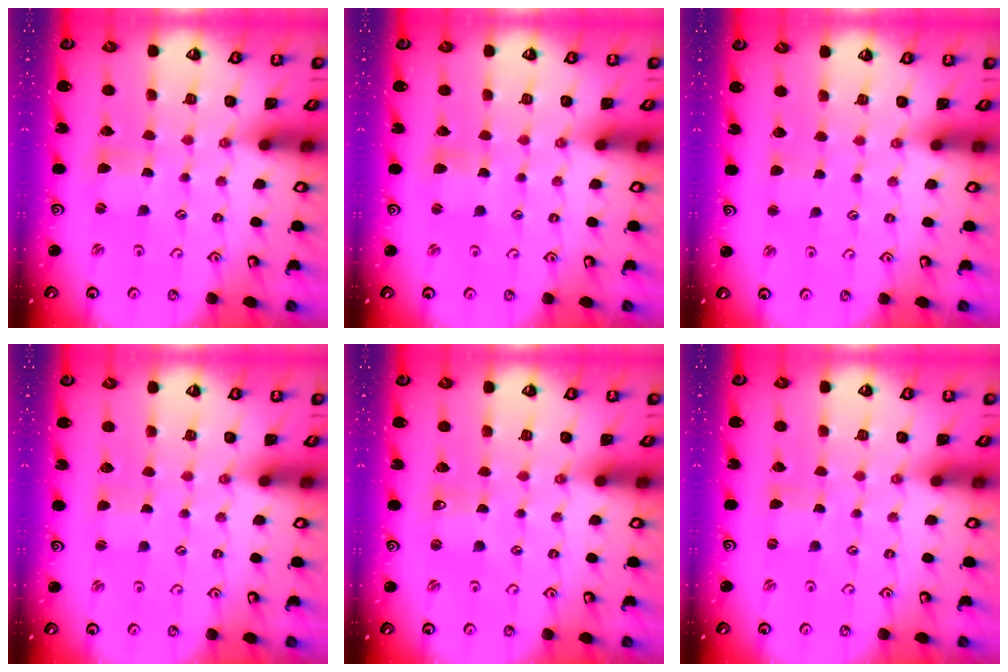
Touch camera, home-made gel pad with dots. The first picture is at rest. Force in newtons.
{"total": 2.1, "press": 2.1, "slide": 0.3}
{"total": 2.5, "press": 2.5, "slide": 0.3}
{"total": 0.5, "press": 0.5, "slide": 0.0}
{"total": 0.0}
{"total": 0.0}